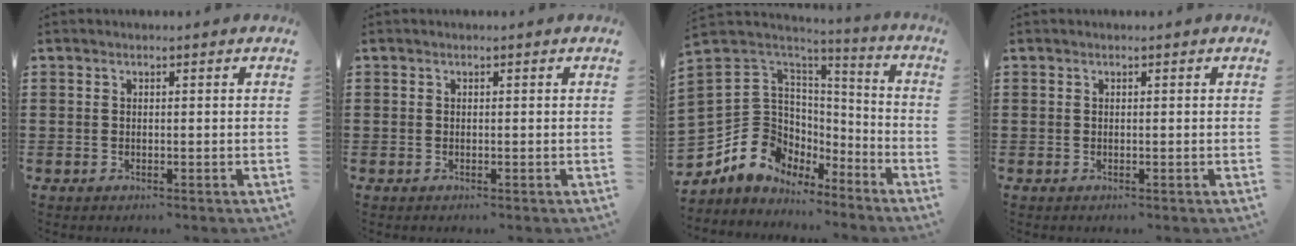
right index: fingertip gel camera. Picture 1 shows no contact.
{"total": 0.0}
{"total": 9.8, "force": [-3.5, 8.9, 2.2], "torque": [-0.092, -0.009, -0.065]}
{"total": 0.0}